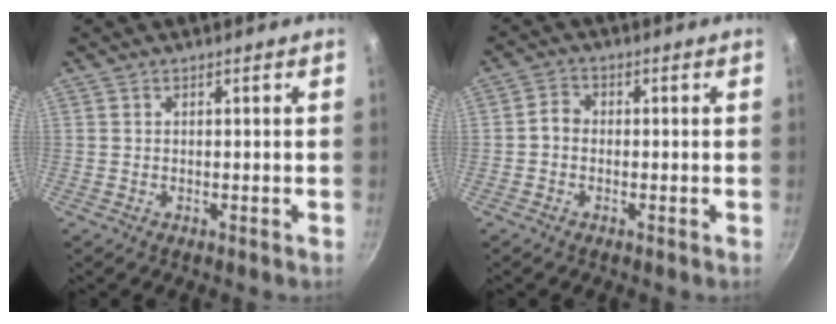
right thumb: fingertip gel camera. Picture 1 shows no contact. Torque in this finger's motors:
{"motor_torque": [0.64, 0.84, 0.31, 0.20, 0.03]}